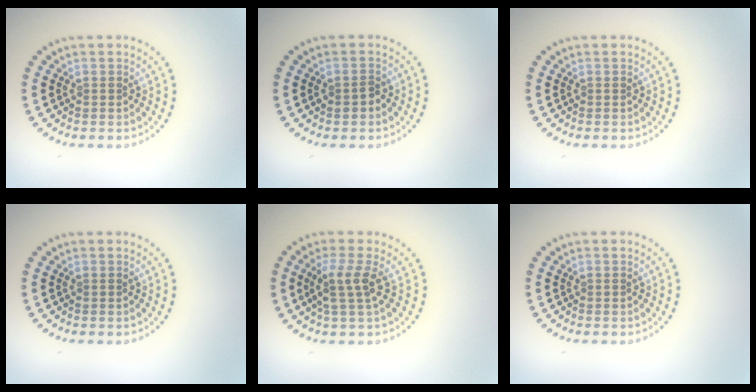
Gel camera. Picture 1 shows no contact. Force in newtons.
{"total": 1.1, "press": 1.1, "slide": 0.2}
{"total": 0.0}
{"total": 0.0}
{"total": 2.5, "press": 1.9, "slide": 1.7}
{"total": 0.0}